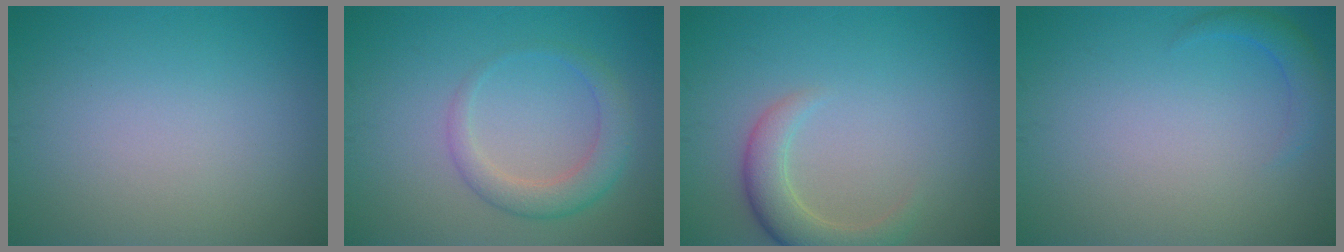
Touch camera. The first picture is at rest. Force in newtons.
{"total": 3.1, "press": 3.1, "slide": 0.2}
{"total": 3.6, "press": 3.6, "slide": 0.2}
{"total": 1.6, "press": 1.6, "slide": 0.2}